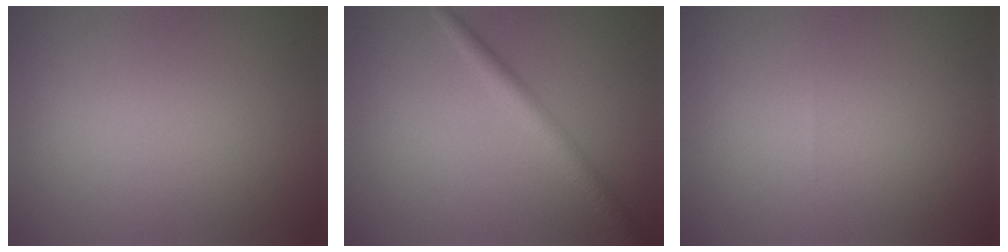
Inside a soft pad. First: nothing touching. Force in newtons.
{"total": 2.8, "press": 2.8, "slide": 0.1}
{"total": 0.0}